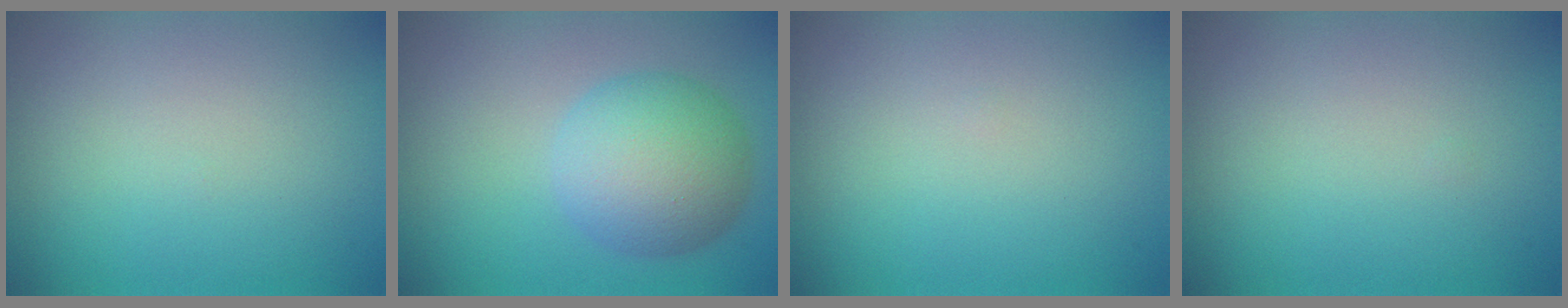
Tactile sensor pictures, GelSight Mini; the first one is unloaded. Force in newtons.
{"total": 6.2, "press": 6.2, "slide": 0.1}
{"total": 0.0}
{"total": 0.0}